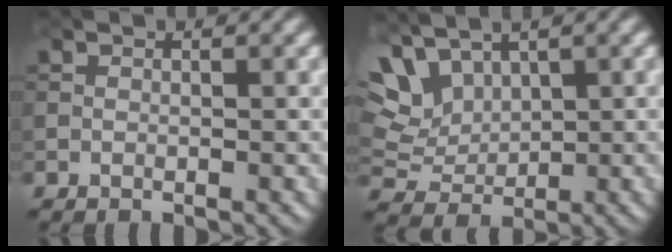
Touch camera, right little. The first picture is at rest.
{"total": 6.6, "force": [3.6, 3.8, 3.9], "torque": [-0.089, 0.021, 0.066]}